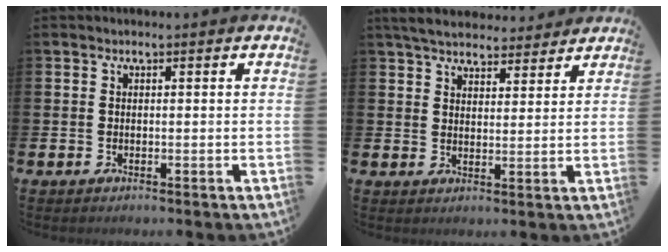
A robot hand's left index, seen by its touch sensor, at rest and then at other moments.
{"total": 5.5, "force": [5.2, 1.4, 1.0], "torque": [-0.036, -0.021, 0.095]}